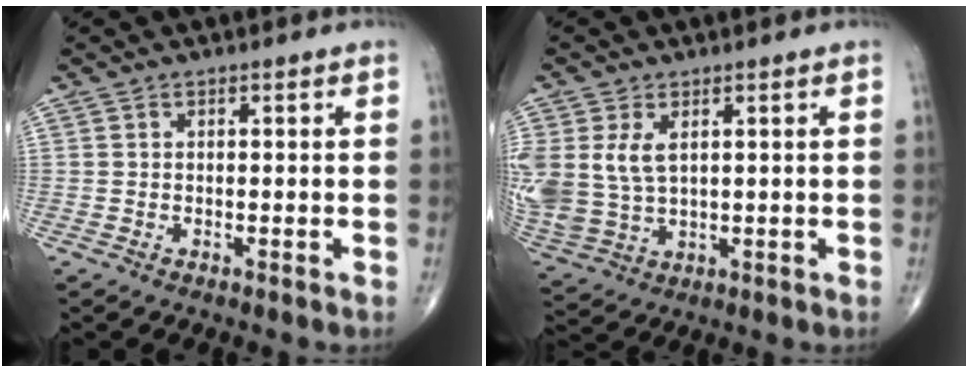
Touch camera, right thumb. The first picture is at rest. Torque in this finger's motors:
{"motor_torque": [-0.55, 1.09, 1.18, 0.41, 0.20]}